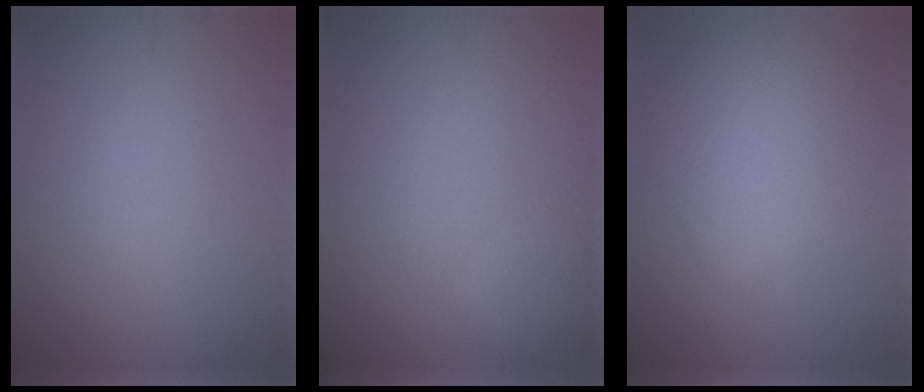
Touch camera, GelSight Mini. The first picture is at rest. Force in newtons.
{"total": 2.5, "press": 2.5, "slide": 0.2}
{"total": 6.4, "press": 6.4, "slide": 0.5}